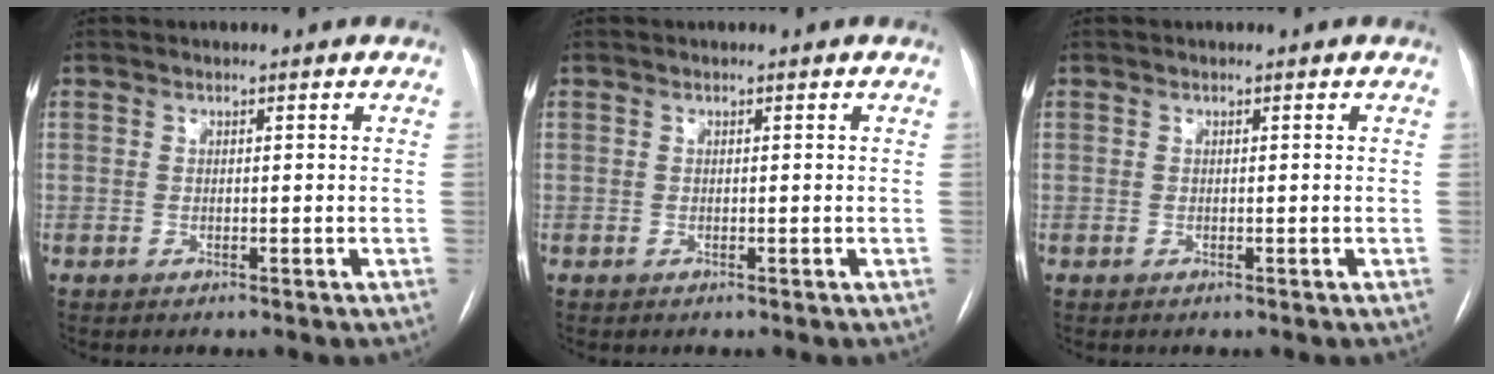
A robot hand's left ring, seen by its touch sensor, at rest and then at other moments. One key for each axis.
{"total": 0.0}
{"total": 0.0}